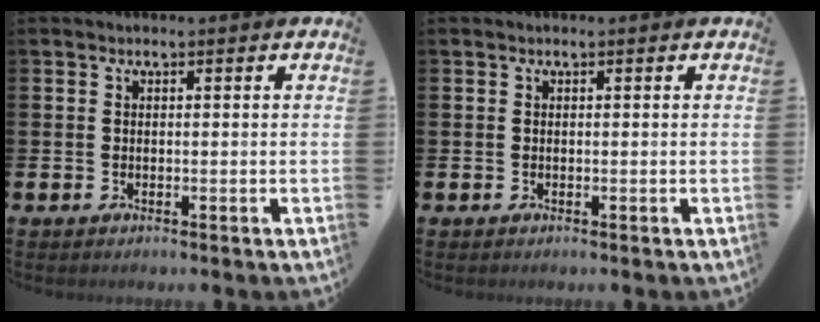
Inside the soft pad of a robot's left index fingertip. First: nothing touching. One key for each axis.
{"total": 0.0}